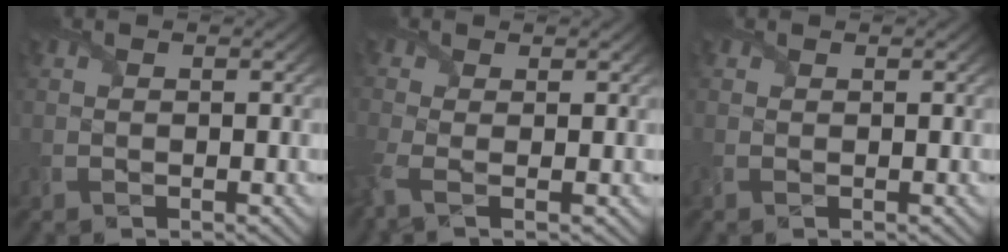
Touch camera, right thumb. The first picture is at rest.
{"total": 3.4, "force": [-0.9, 1.5, 2.9], "torque": [-0.085, -0.010, -0.025]}
{"total": 0.9, "force": [0.3, 0.7, 0.5], "torque": [-0.014, 0.002, 0.005]}